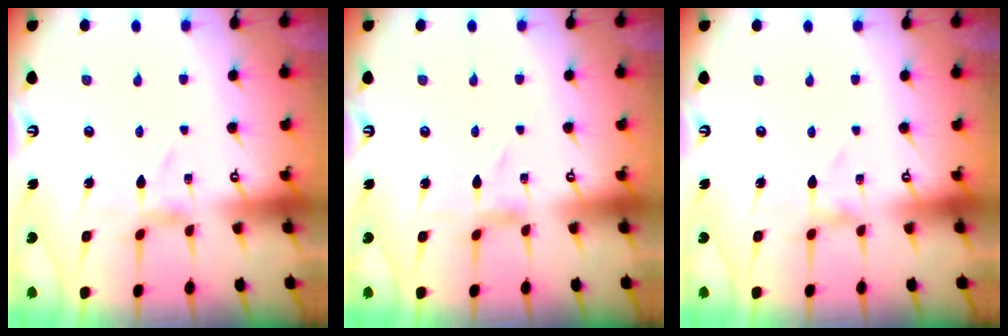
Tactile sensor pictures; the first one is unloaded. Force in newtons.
{"total": 0.0}
{"total": 0.0}